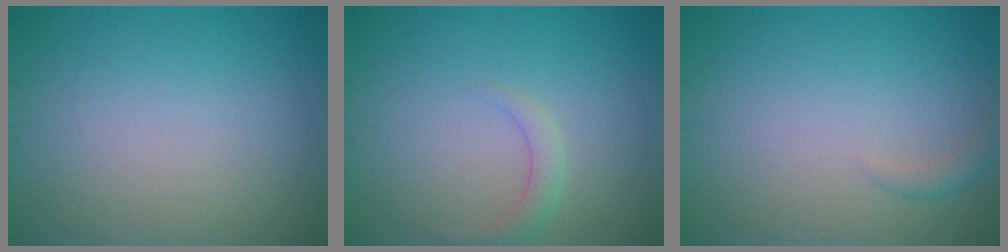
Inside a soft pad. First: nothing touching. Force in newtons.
{"total": 1.5, "press": 1.5, "slide": 0.1}
{"total": 0.9, "press": 0.9, "slide": 0.1}